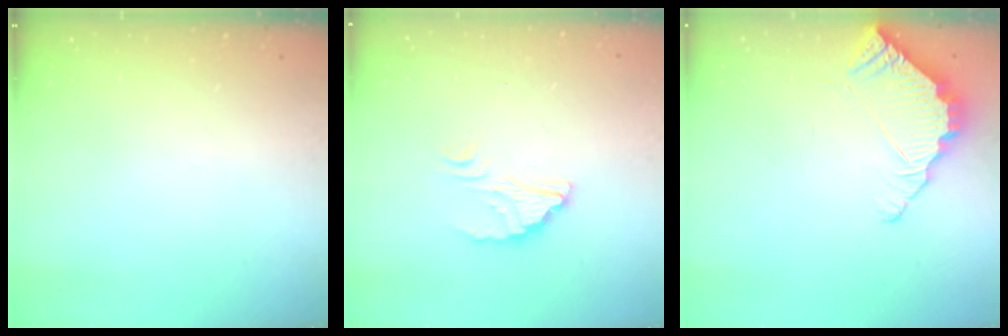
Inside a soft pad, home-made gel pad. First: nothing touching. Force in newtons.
{"total": 2.7, "press": 2.7, "slide": 0.1}
{"total": 4.4, "press": 4.4, "slide": 0.3}